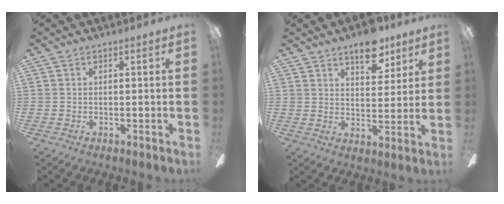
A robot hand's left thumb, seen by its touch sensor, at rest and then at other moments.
{"total": 9.6, "force": [6.9, 4.4, 5.1], "torque": [-0.052, -0.035, 0.115]}